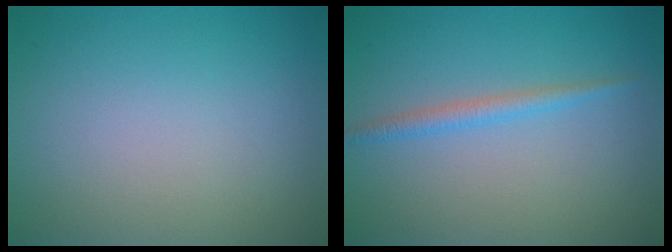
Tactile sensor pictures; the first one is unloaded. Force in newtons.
{"total": 1.6, "press": 1.6, "slide": 0.0}